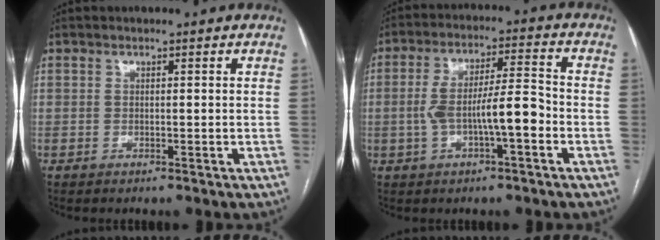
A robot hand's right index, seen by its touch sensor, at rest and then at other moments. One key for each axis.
{"total": 9.2, "fx": -2.3, "fy": 1.8, "fz": 8.7, "tx": -0.162, "ty": 0.026, "tz": -0.037}